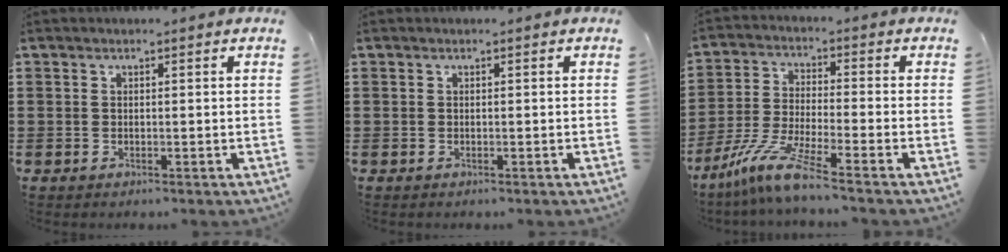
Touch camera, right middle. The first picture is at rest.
{"total": 0.0}
{"total": 8.3, "force": [-6.3, 0.1, 5.4], "torque": [-0.128, -0.017, -0.129]}